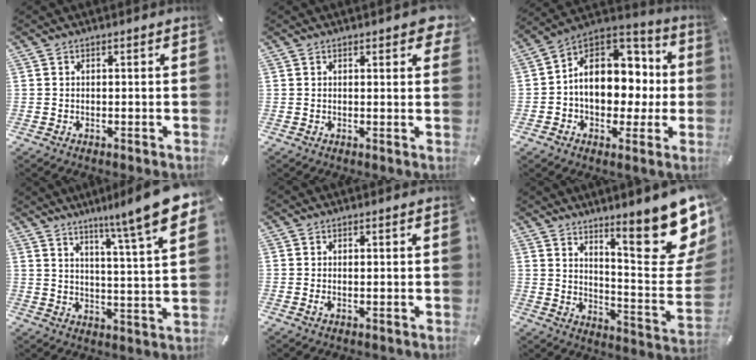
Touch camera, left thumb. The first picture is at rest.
{"total": 2.6, "force": [1.7, 1.0, 1.6], "torque": [-0.014, -0.008, 0.025]}
{"total": 14.2, "force": [-0.3, 11.6, 8.1], "torque": [-0.120, -0.005, 0.001]}
{"total": 12.9, "force": [9.3, 0.1, 8.9], "torque": [-0.147, -0.066, 0.143]}
{"total": 0.9, "force": [0.0, 0.3, 0.9], "torque": [-0.016, -0.001, 0.000]}
{"total": 22.3, "force": [14.2, 6.0, 16.1], "torque": [-0.207, -0.115, 0.229]}